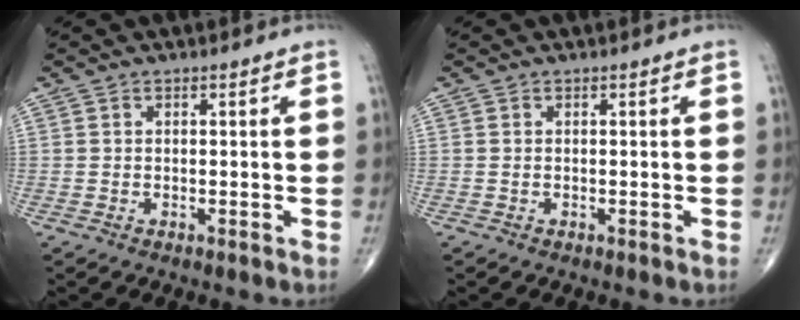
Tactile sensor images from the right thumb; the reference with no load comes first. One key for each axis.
{"total": 0.0}